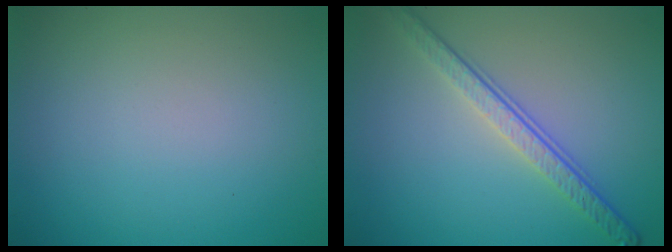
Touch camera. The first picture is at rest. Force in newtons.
{"total": 4.3, "press": 3.0, "slide": 3.1}